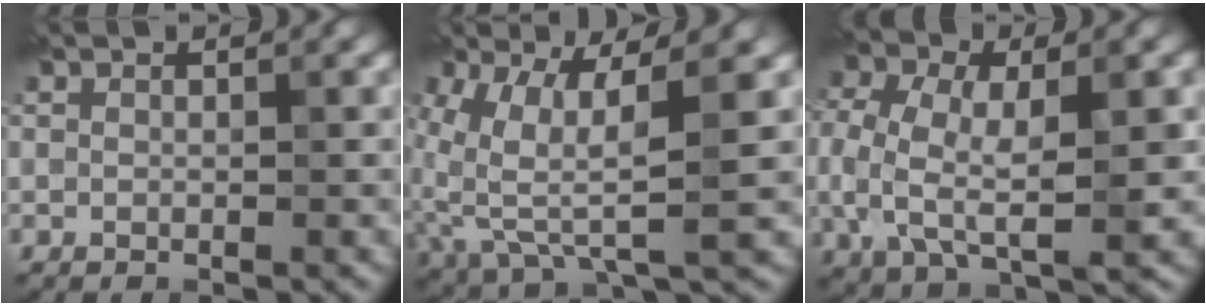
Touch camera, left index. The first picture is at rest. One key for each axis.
{"total": 7.3, "fx": 1.1, "fy": 2.9, "fz": 6.7, "tx": -0.150, "ty": -0.009, "tz": 0.024}
{"total": 8.5, "fx": -0.4, "fy": 5.0, "fz": 6.8, "tx": -0.149, "ty": 0.001, "tz": -0.007}